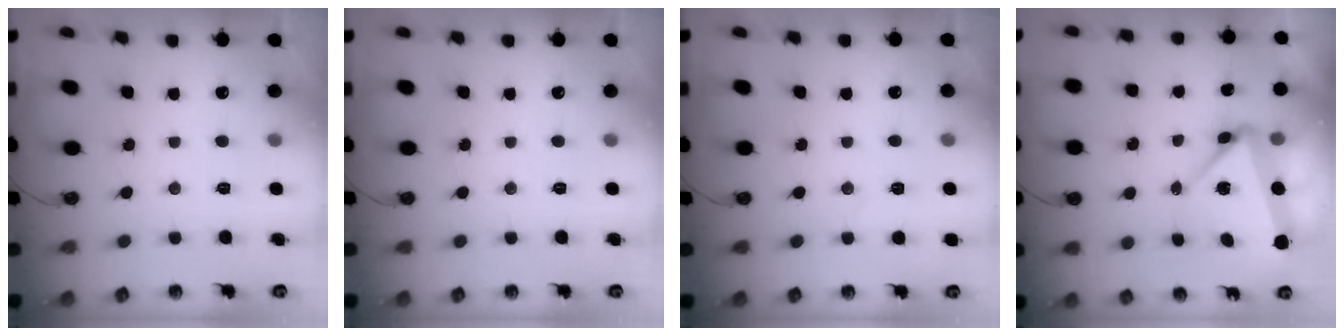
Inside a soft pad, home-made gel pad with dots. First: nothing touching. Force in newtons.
{"total": 0.0}
{"total": 5.4, "press": 4.8, "slide": 2.3}
{"total": 6.7, "press": 6.6, "slide": 0.9}